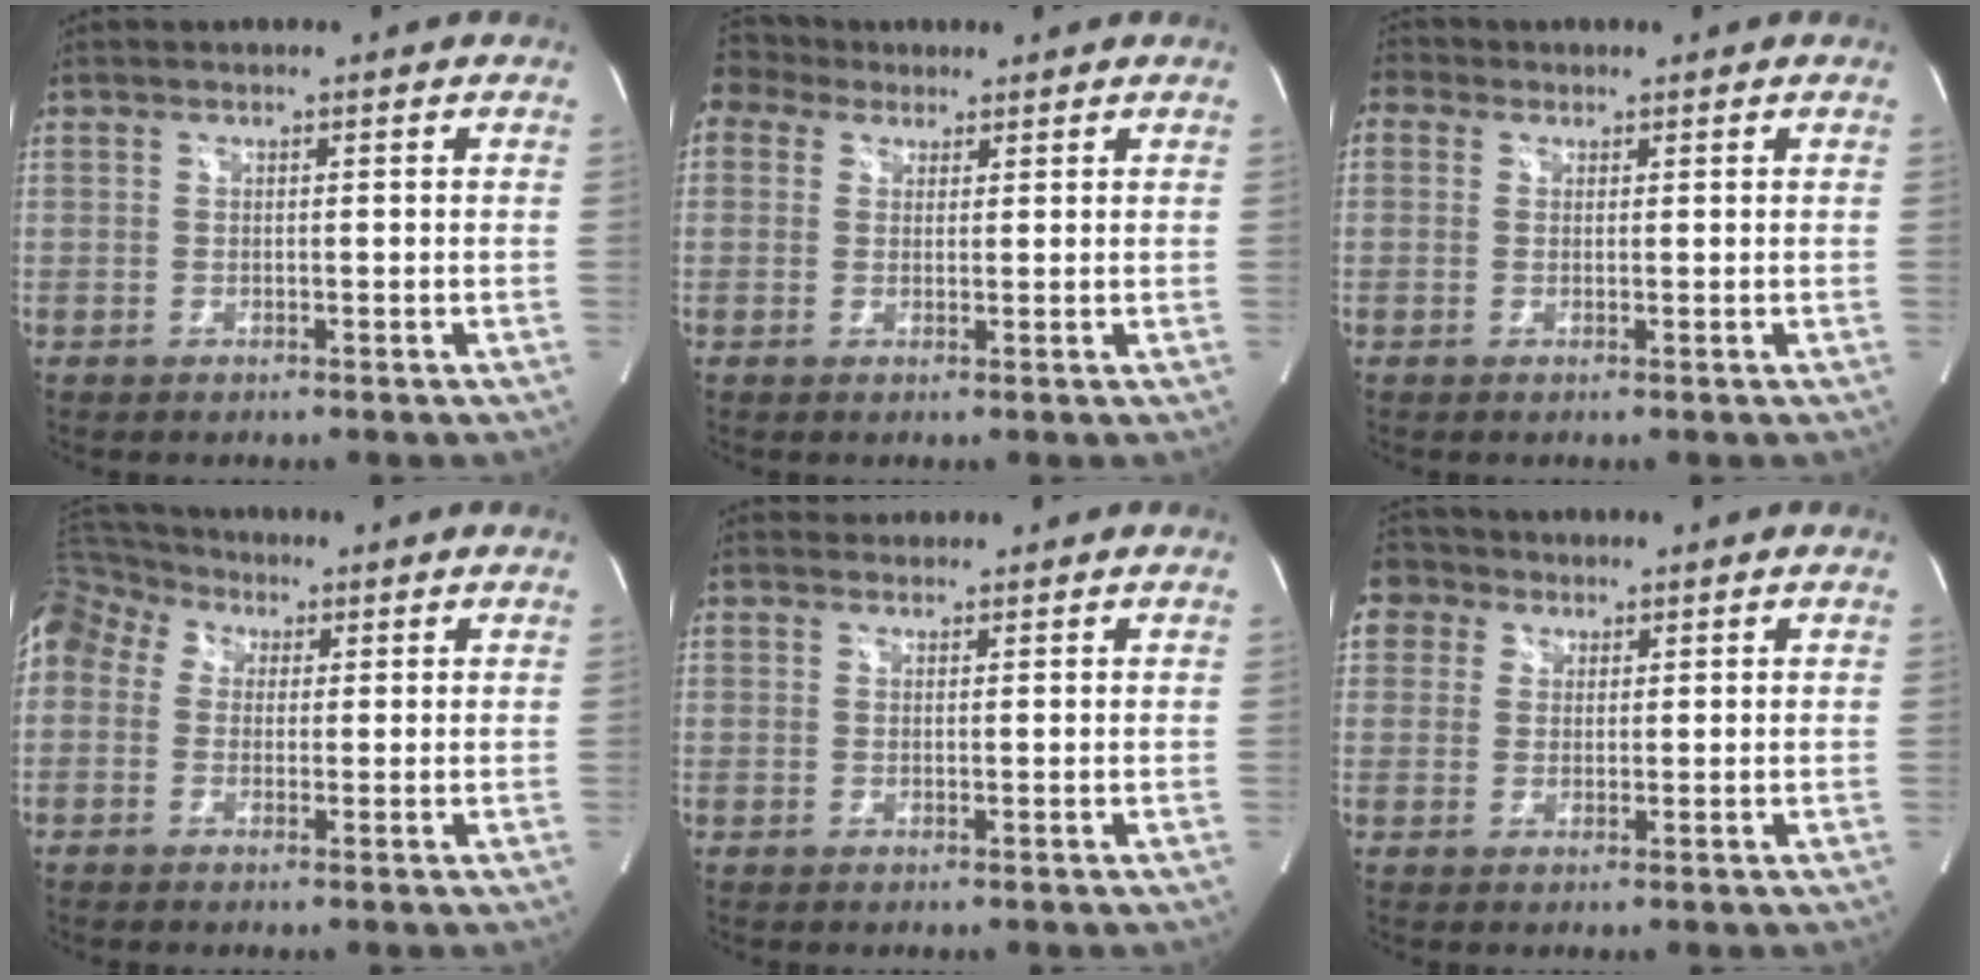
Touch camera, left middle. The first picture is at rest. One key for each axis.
{"total": 4.0, "fx": 3.3, "fy": 2.4, "fz": 0.1, "tx": -0.010, "ty": 0.030, "tz": 0.061}
{"total": 2.9, "fx": 1.3, "fy": 2.4, "fz": 1.0, "tx": -0.024, "ty": 0.021, "tz": 0.022}
{"total": 17.8, "fx": 6.9, "fy": 13.9, "fz": 8.7, "tx": -0.267, "ty": 0.105, "tz": 0.130}
{"total": 1.4, "fx": 1.3, "fy": 0.3, "fz": -0.4, "tx": -0.003, "ty": 0.012, "tz": 0.023}
{"total": 7.4, "fx": 4.4, "fy": 6.0, "fz": 0.2, "tx": -0.005, "ty": 0.027, "tz": 0.087}